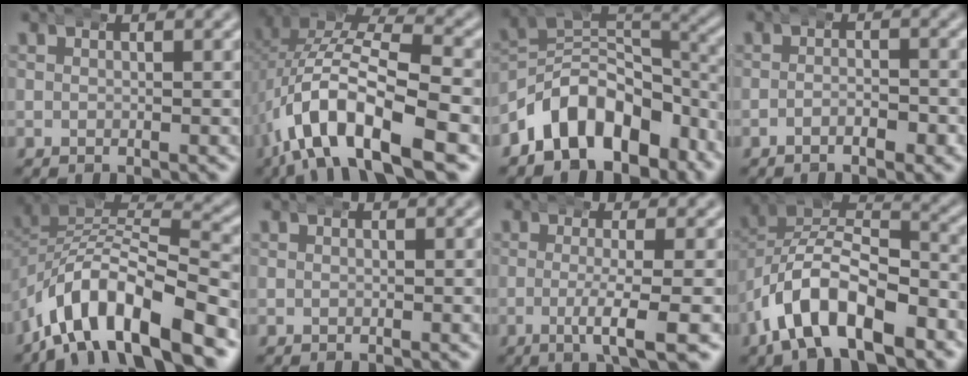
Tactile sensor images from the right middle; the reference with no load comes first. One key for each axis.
{"total": 12.2, "fx": -3.2, "fy": 7.0, "fz": 9.5, "tx": -0.189, "ty": -0.028, "tz": -0.043}
{"total": 14.3, "fx": -7.3, "fy": 10.0, "fz": 7.2, "tx": -0.139, "ty": -0.034, "tz": -0.106}
{"total": 2.4, "fx": -1.8, "fy": 0.6, "fz": 1.4, "tx": -0.017, "ty": 0.000, "tz": -0.038}
{"total": 11.2, "fx": -5.3, "fy": 6.7, "fz": 7.3, "tx": -0.135, "ty": -0.022, "tz": -0.082}
{"total": 0.0}
{"total": 4.4, "fx": -1.3, "fy": 0.1, "fz": 4.2, "tx": -0.074, "ty": -0.010, "tz": -0.022}
{"total": 11.0, "fx": -3.9, "fy": 7.9, "fz": 6.6, "tx": -0.130, "ty": -0.022, "tz": -0.066}